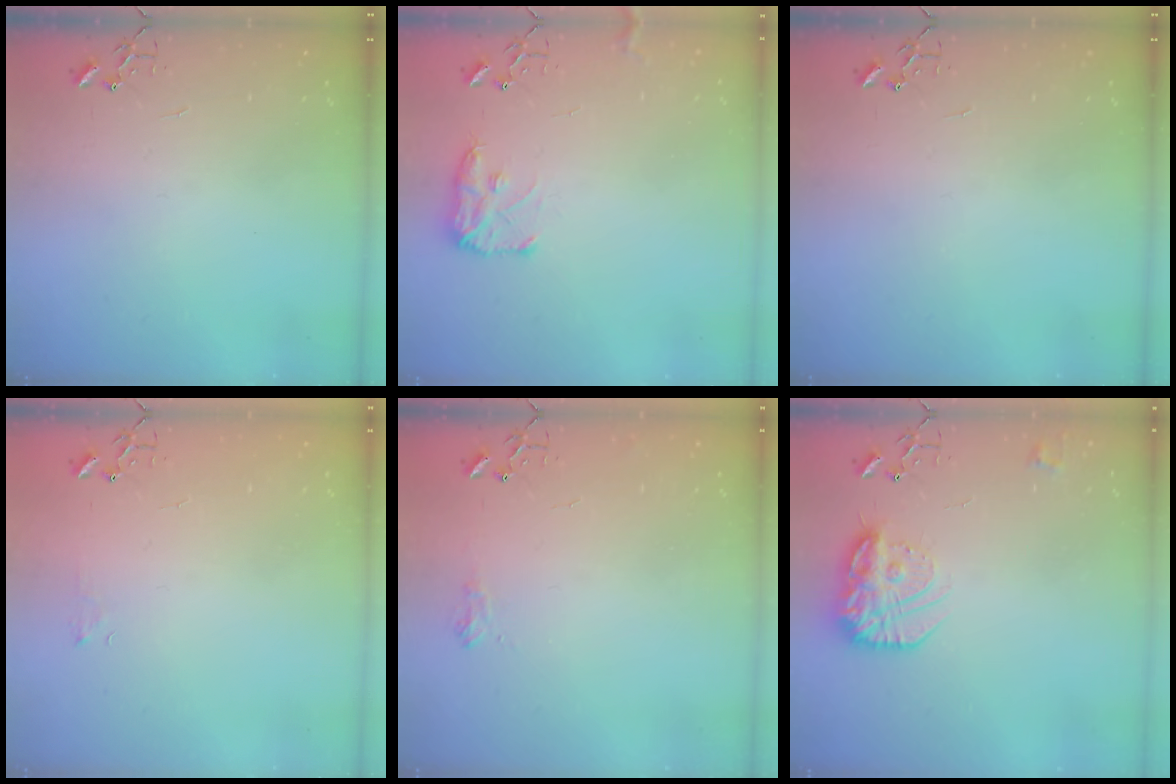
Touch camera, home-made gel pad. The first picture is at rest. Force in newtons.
{"total": 8.9, "press": 8.8, "slide": 0.6}
{"total": 0.0}
{"total": 3.8, "press": 3.8, "slide": 0.5}
{"total": 7.1, "press": 7.1, "slide": 0.8}
{"total": 17.4, "press": 17.3, "slide": 1.2}